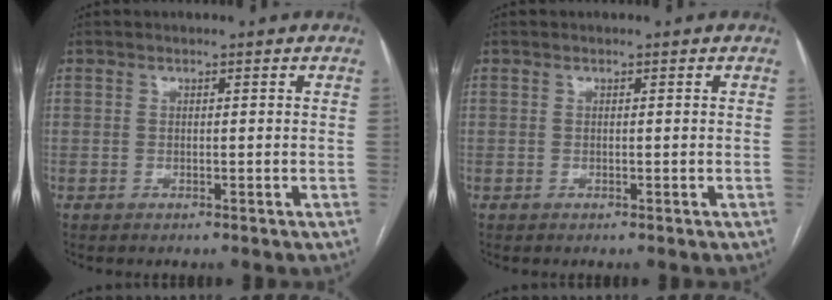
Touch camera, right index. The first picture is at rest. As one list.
[{"total": 0.0}]